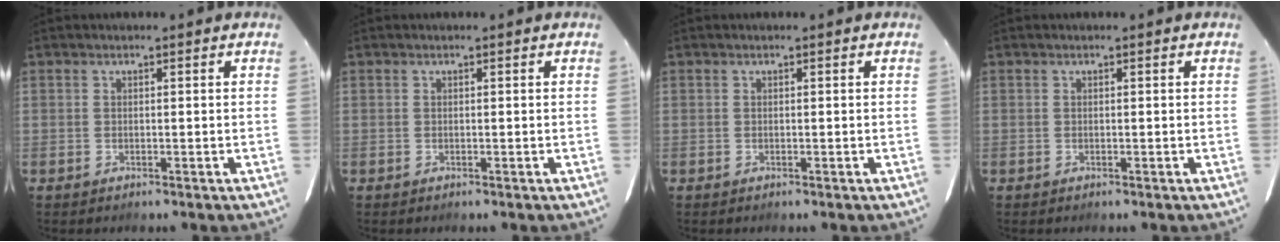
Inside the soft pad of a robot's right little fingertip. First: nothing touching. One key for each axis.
{"total": 0.0}
{"total": 0.0}
{"total": 0.0}